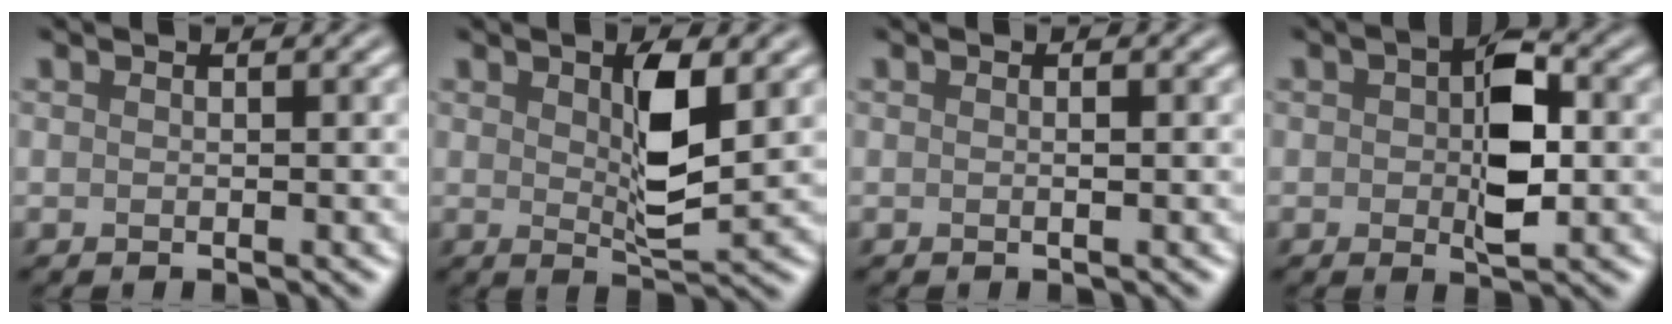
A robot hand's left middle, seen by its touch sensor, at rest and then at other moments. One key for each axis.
{"total": 4.5, "fx": 1.1, "fy": 1.5, "fz": 4.1, "tx": -0.073, "ty": -0.004, "tz": 0.021}
{"total": 0.6, "fx": 0.0, "fy": 0.1, "fz": 0.6, "tx": -0.011, "ty": 0.001, "tz": 0.000}
{"total": 5.6, "fx": 0.1, "fy": 2.8, "fz": 4.9, "tx": -0.073, "ty": 0.002, "tz": 0.001}